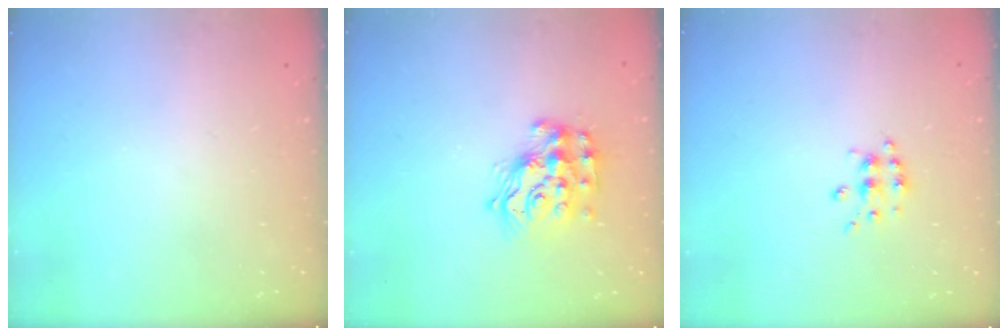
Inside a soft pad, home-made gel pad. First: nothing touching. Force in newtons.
{"total": 13.6, "press": 13.6, "slide": 1.0}
{"total": 5.3, "press": 5.2, "slide": 0.5}